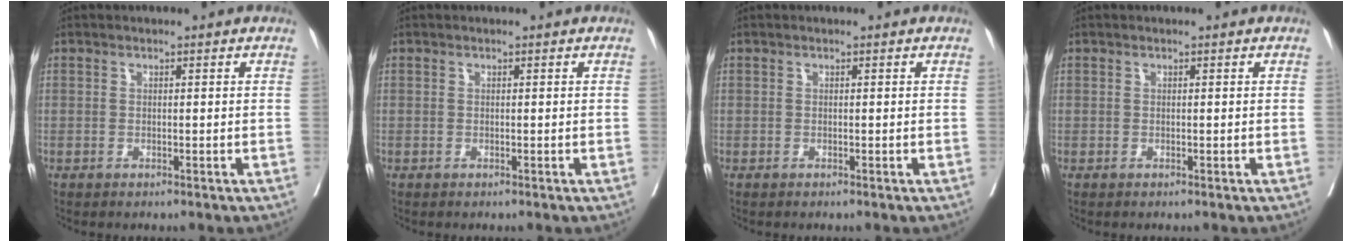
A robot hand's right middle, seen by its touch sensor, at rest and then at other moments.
{"total": 0.0}
{"total": 0.0}
{"total": 0.0}